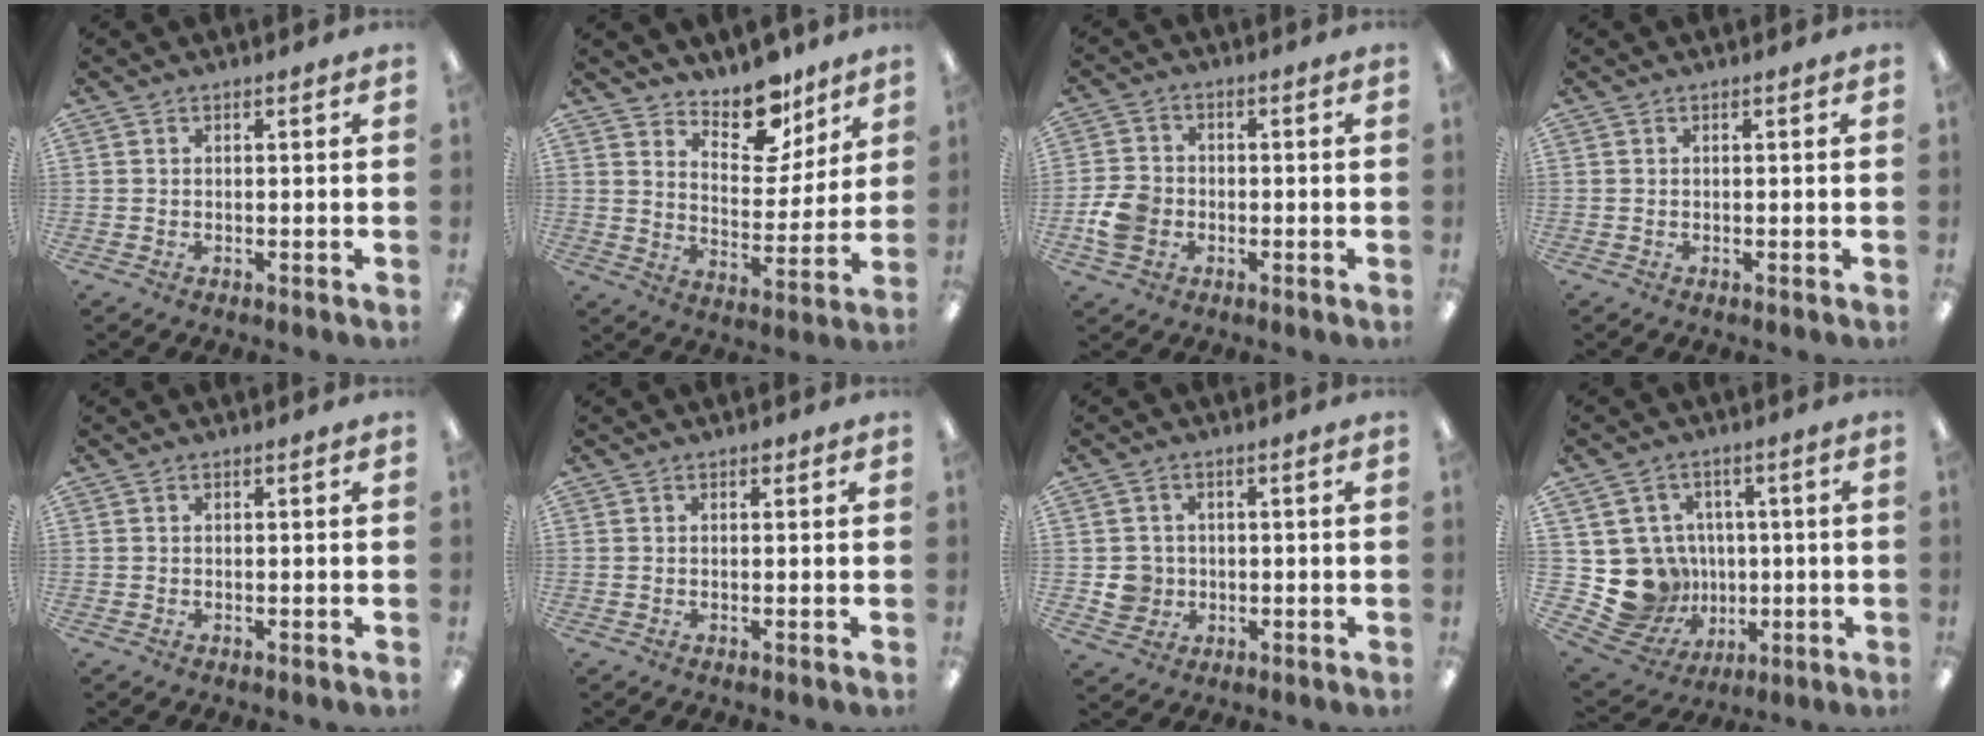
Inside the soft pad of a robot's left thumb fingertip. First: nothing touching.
{"total": 12.6, "force": [10.1, 5.8, 4.7], "torque": [-0.057, -0.074, 0.181]}
{"total": 6.9, "force": [-1.9, 5.5, 3.7], "torque": [-0.072, 0.010, -0.035]}
{"total": 0.0}
{"total": 0.0}
{"total": 0.7, "force": [0.4, 0.4, 0.3], "torque": [-0.005, 0.003, 0.007]}
{"total": 4.9, "force": [-0.4, 4.8, 1.1], "torque": [-0.010, 0.007, -0.005]}
{"total": 13.3, "force": [-0.8, 12.7, 3.9], "torque": [-0.116, -0.003, 0.007]}